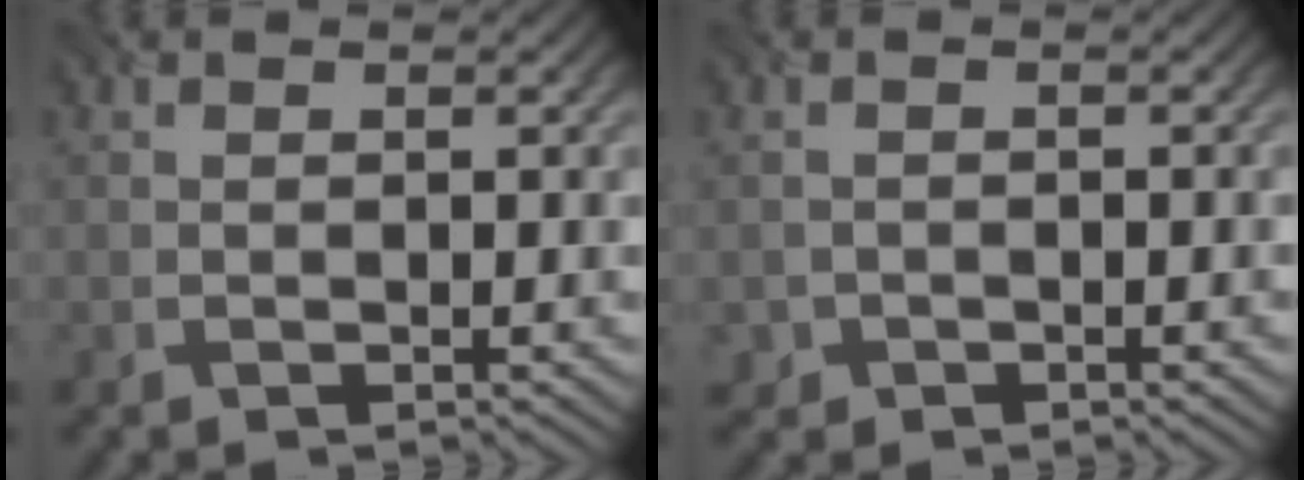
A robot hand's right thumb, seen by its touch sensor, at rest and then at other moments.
{"total": 1.3, "force": [-0.9, 1.0, 0.2], "torque": [0.000, -0.004, -0.017]}